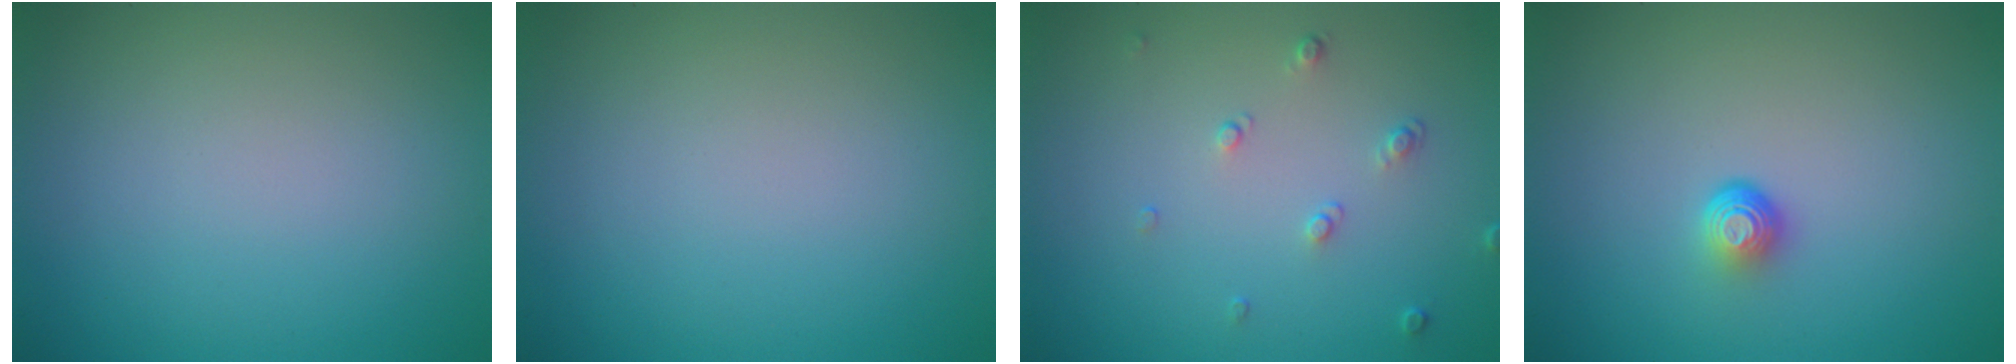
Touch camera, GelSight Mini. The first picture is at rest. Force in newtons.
{"total": 0.0}
{"total": 1.1, "press": 0.8, "slide": 0.8}
{"total": 1.7, "press": 1.0, "slide": 1.4}